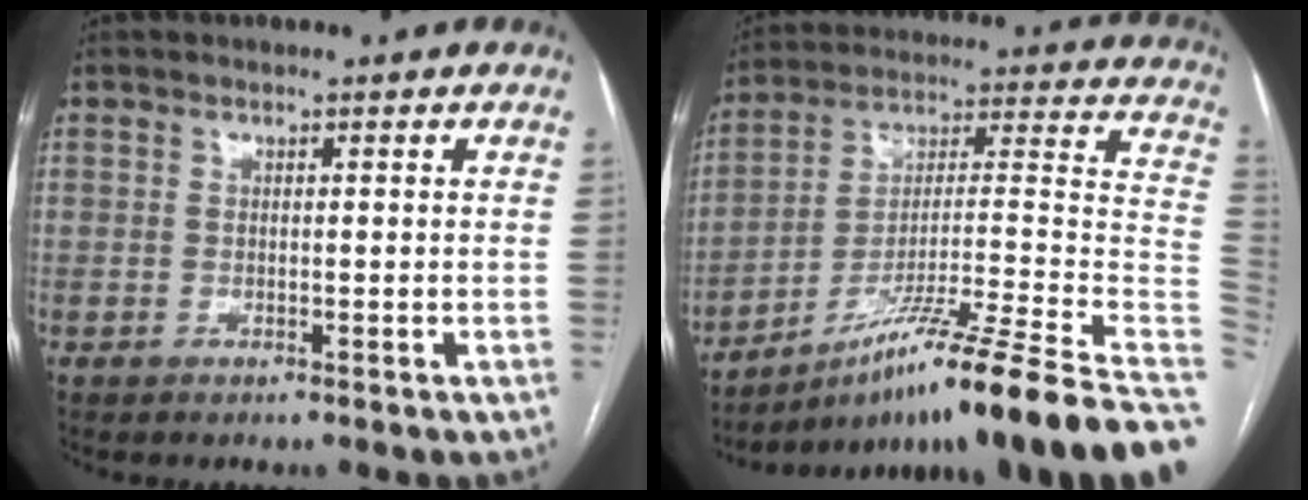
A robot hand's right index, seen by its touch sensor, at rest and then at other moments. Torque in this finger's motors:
{"motor_torque": [-1.10, -1.03, 0.40, 0.12]}